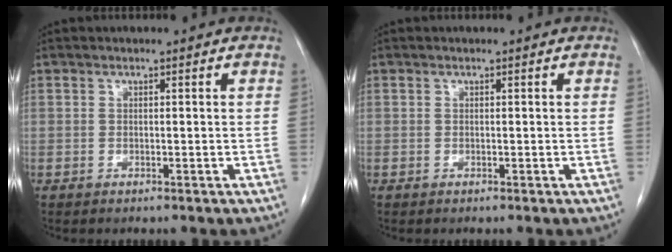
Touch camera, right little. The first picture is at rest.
{"total": 0.0}